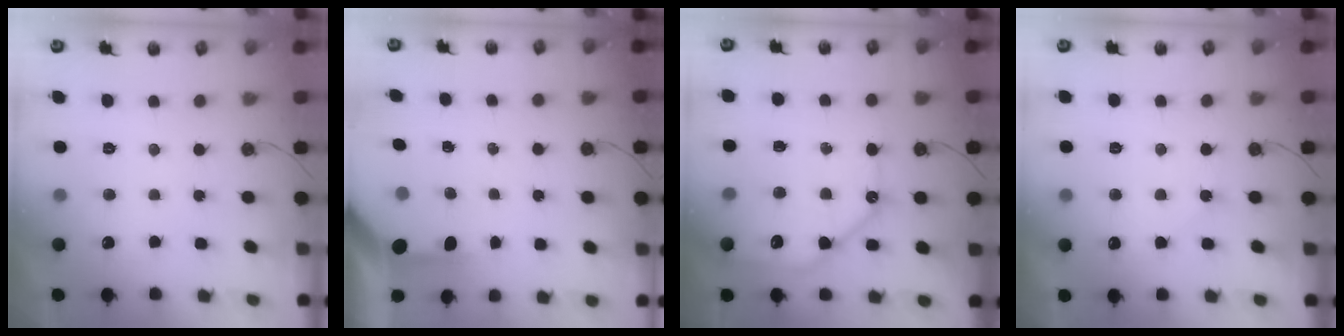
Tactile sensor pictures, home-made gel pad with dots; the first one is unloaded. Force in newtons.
{"total": 3.3, "press": 3.3, "slide": 0.4}
{"total": 12.3, "press": 12.2, "slide": 1.6}
{"total": 4.5, "press": 4.5, "slide": 0.6}